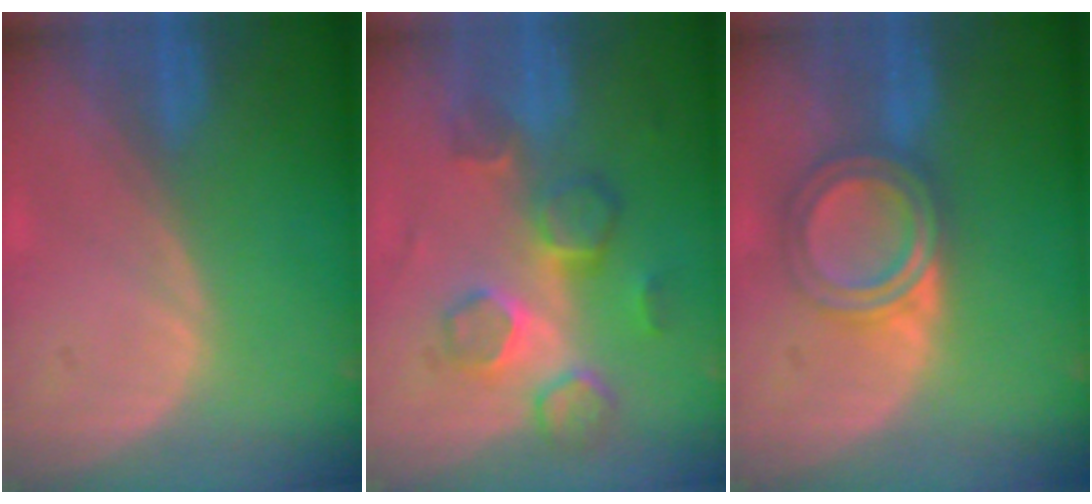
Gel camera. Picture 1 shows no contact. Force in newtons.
{"total": 8.8, "press": 7.6, "slide": 4.5}
{"total": 5.6, "press": 5.6, "slide": 0.1}